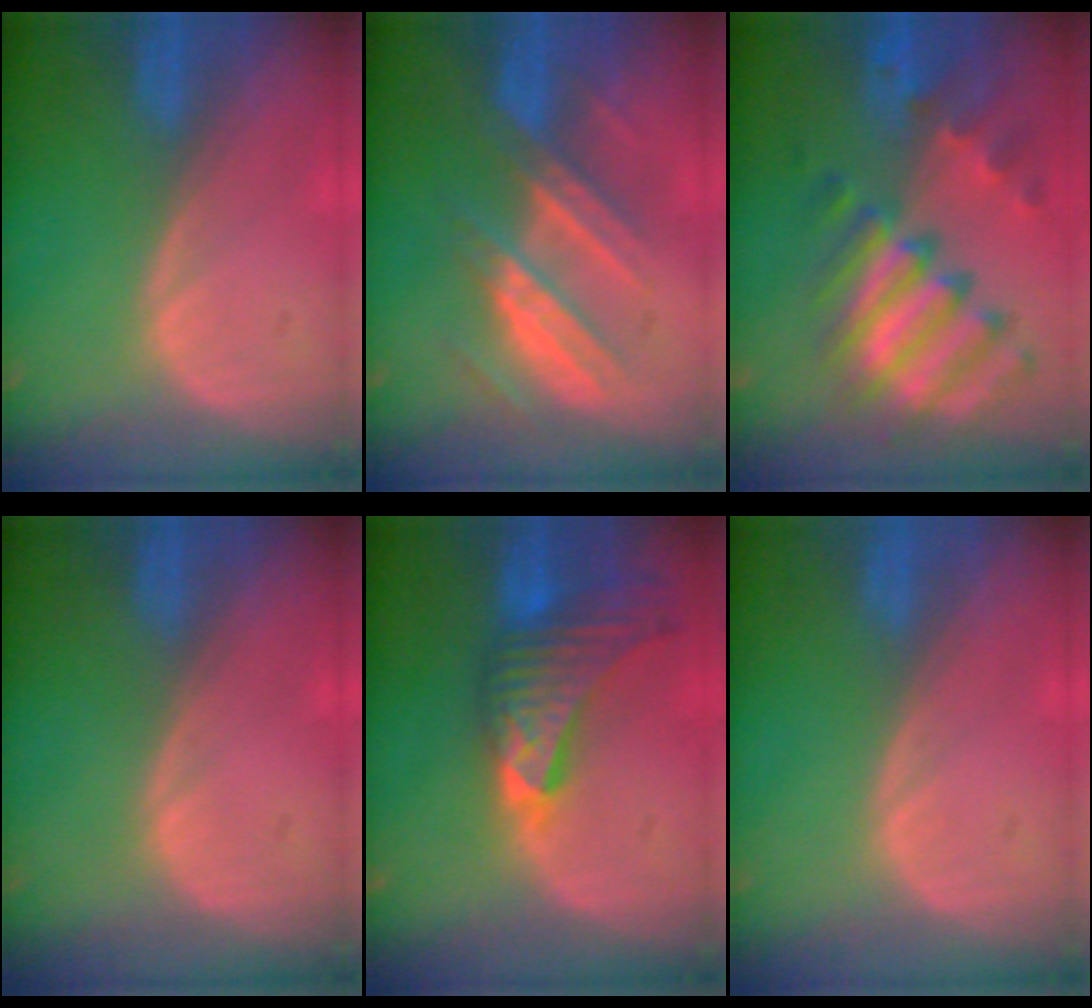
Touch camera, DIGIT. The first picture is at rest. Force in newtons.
{"total": 7.4, "press": 7.3, "slide": 1.0}
{"total": 11.5, "press": 9.8, "slide": 6.0}
{"total": 0.0}
{"total": 9.3, "press": 8.3, "slide": 4.3}
{"total": 0.0}